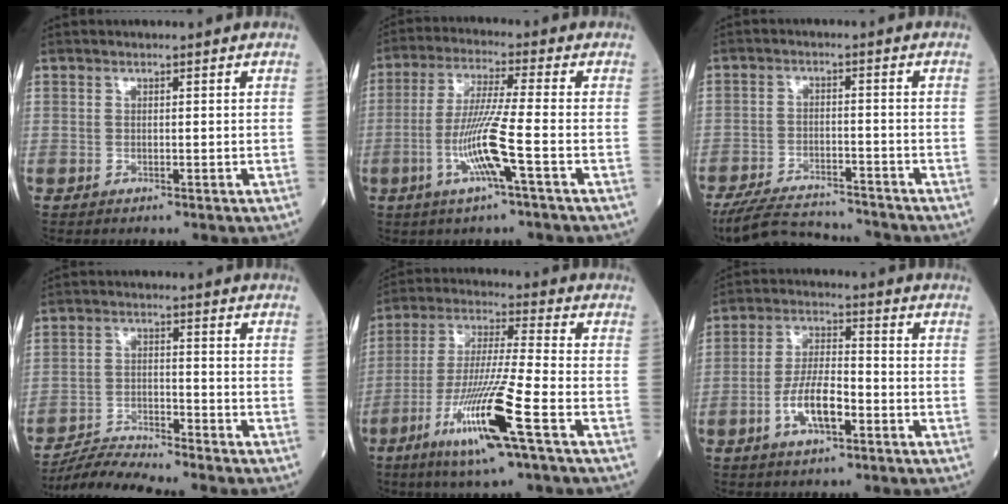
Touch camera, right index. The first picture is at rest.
{"total": 9.1, "force": [-2.9, -0.9, 8.6], "torque": [-0.170, -0.007, -0.056]}
{"total": 10.6, "force": [-10.1, 1.6, 2.8], "torque": [-0.050, 0.001, -0.165]}
{"total": 5.9, "force": [-5.7, -1.6, 0.2], "torque": [-0.013, -0.012, -0.108]}
{"total": 14.6, "force": [-6.6, -0.4, 13.1], "torque": [-0.263, -0.022, -0.119]}
{"total": 7.6, "force": [-3.0, 2.5, 6.5], "torque": [-0.130, 0.005, -0.054]}